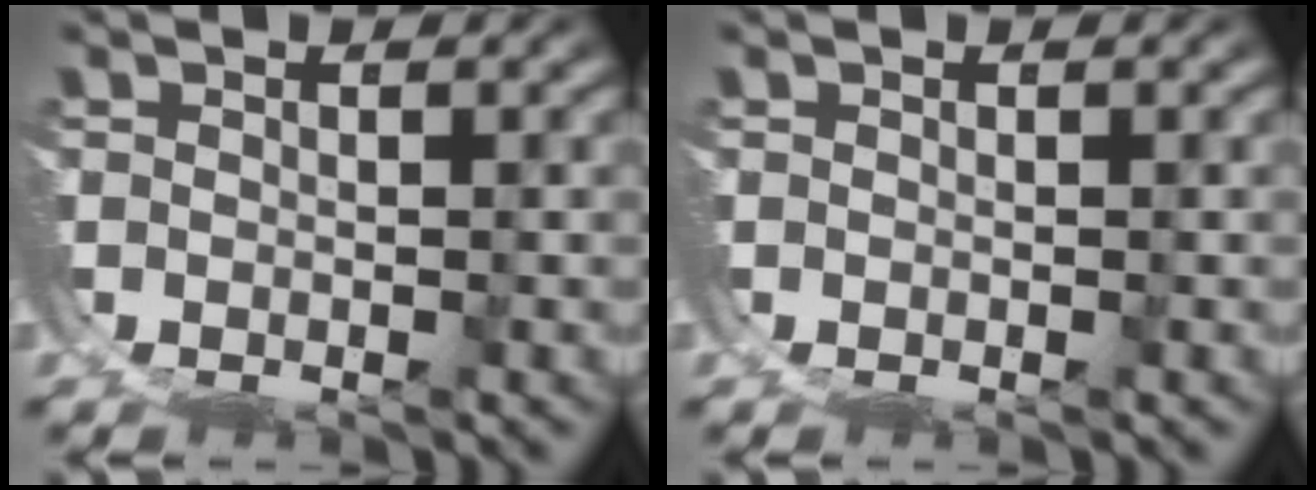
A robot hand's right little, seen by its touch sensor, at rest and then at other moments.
{"total": 0.0}